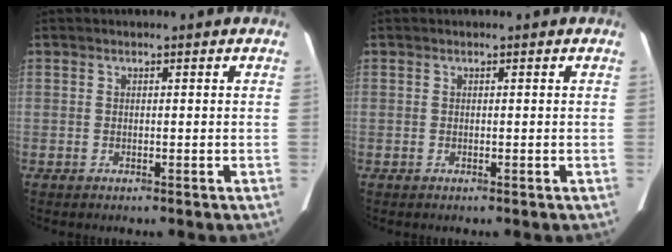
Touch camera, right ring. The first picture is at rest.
{"total": 0.0}